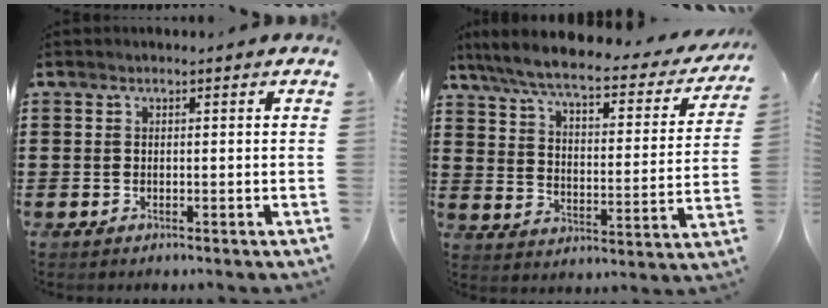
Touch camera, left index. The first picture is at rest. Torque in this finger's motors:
{"motor_torque": [1.32, -0.82, 1.05, 0.19]}